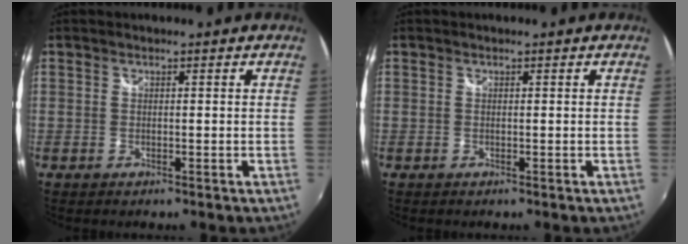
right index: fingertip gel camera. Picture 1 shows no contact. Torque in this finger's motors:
{"motor_torque": [0.13, 0.04, 0.03, 0.01]}